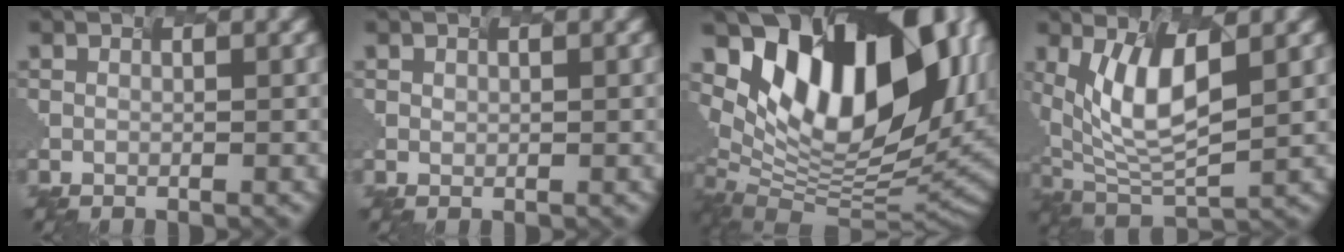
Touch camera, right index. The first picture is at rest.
{"total": 0.5, "force": [0.1, -0.3, -0.4], "torque": [-0.002, 0.000, 0.013]}
{"total": 16.2, "force": [6.1, 9.0, 11.9], "torque": [-0.211, 0.010, 0.114]}
{"total": 5.9, "force": [1.3, 2.1, 5.4], "torque": [-0.127, -0.015, 0.042]}